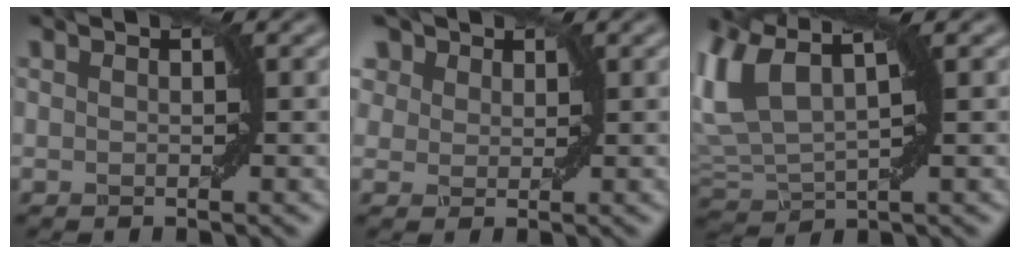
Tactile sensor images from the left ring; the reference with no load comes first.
{"total": 7.6, "force": [4.5, 5.0, 3.6], "torque": [-0.091, 0.026, 0.059]}
{"total": 7.4, "force": [2.6, 3.7, 5.9], "torque": [-0.136, 0.013, 0.046]}